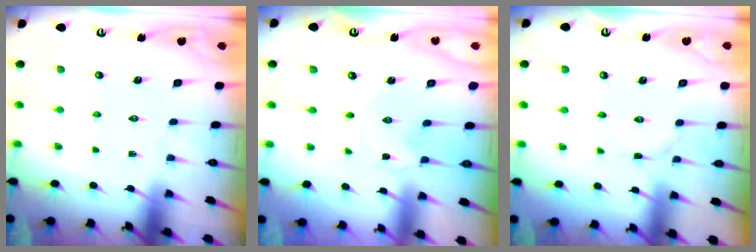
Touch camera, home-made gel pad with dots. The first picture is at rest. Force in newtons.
{"total": 0.0}
{"total": 2.6, "press": 2.6, "slide": 0.2}